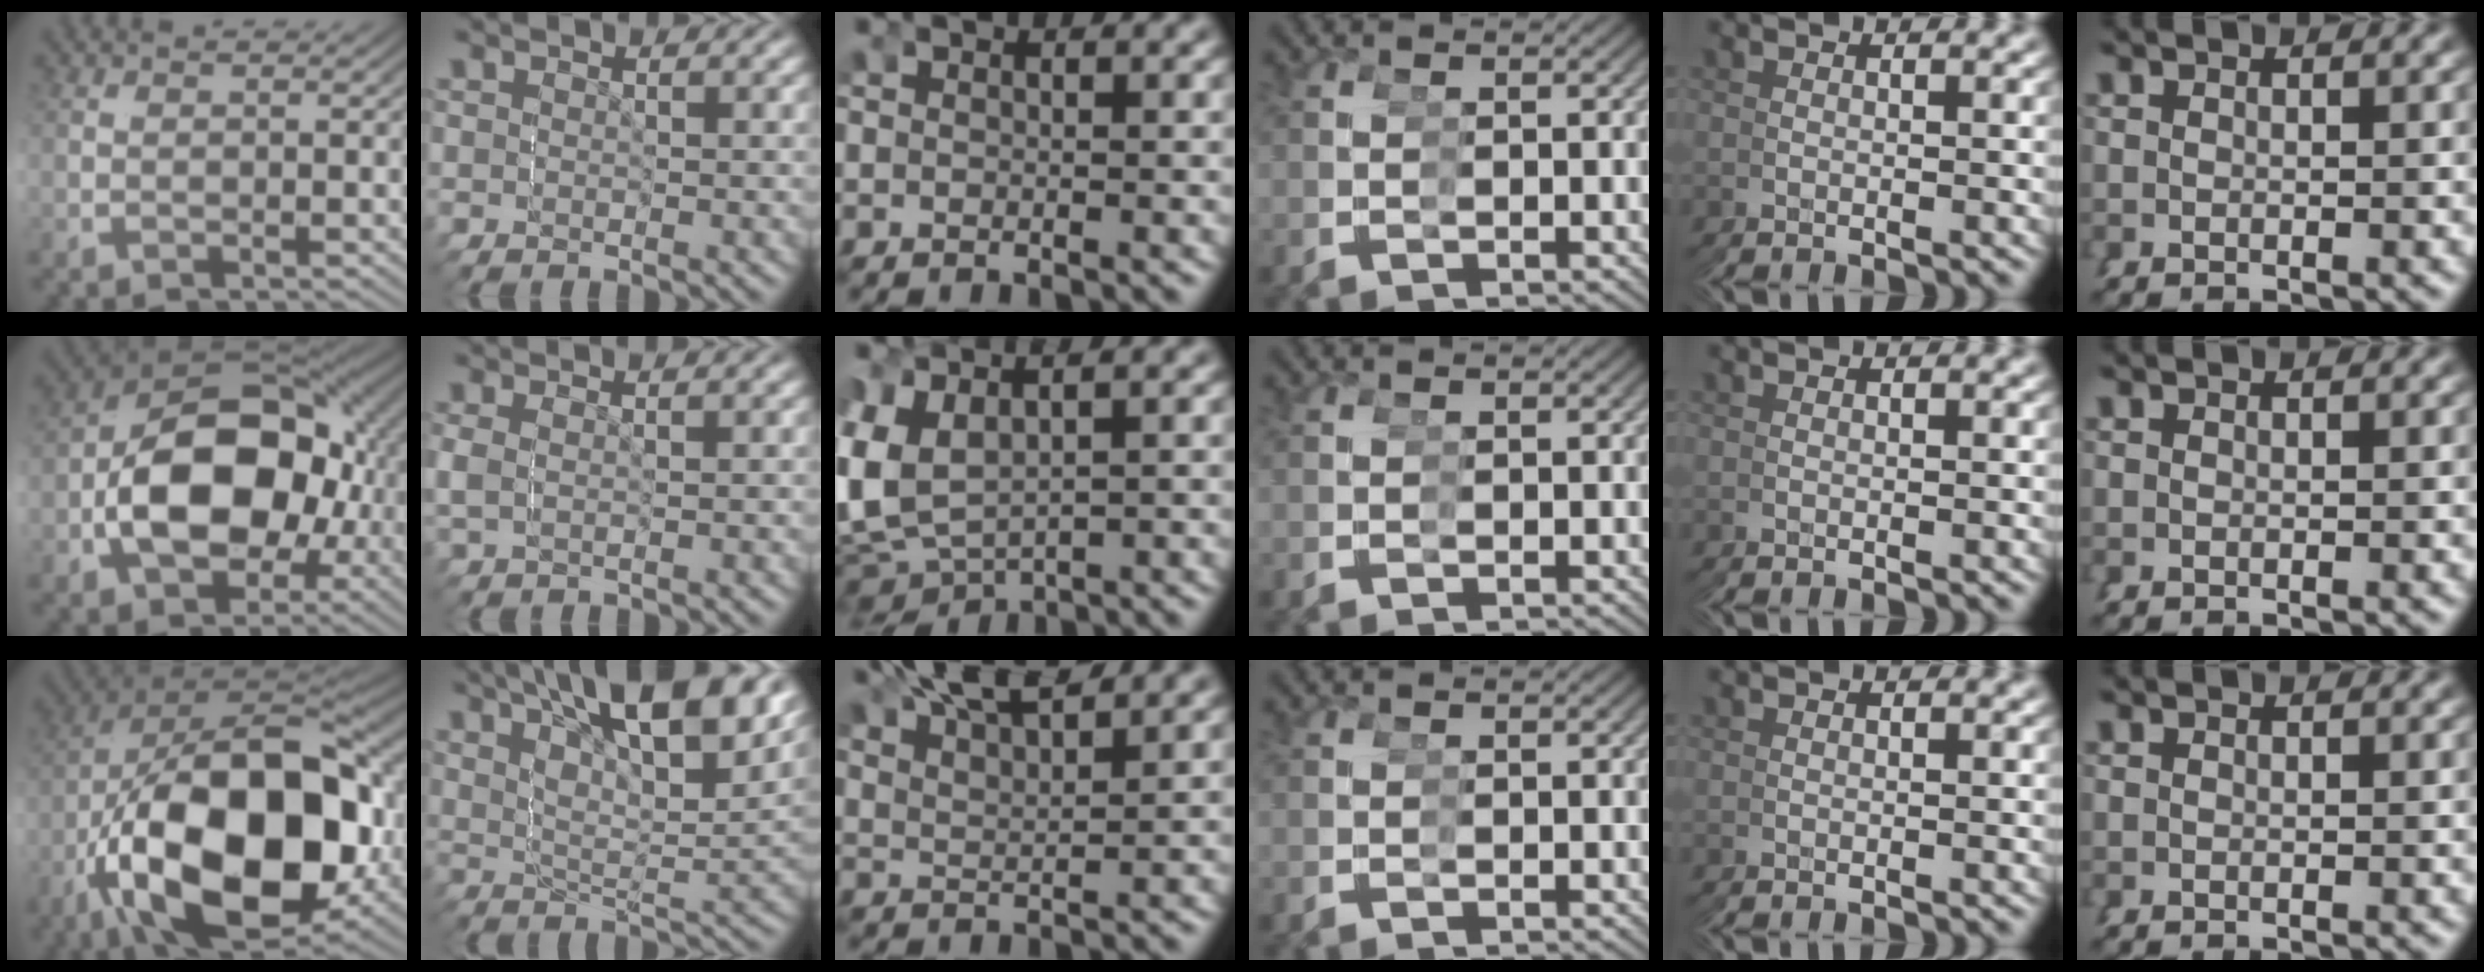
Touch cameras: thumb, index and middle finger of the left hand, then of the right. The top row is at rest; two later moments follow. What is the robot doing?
{"motion": "grasp_and_lifting", "object": "screwdriver"}